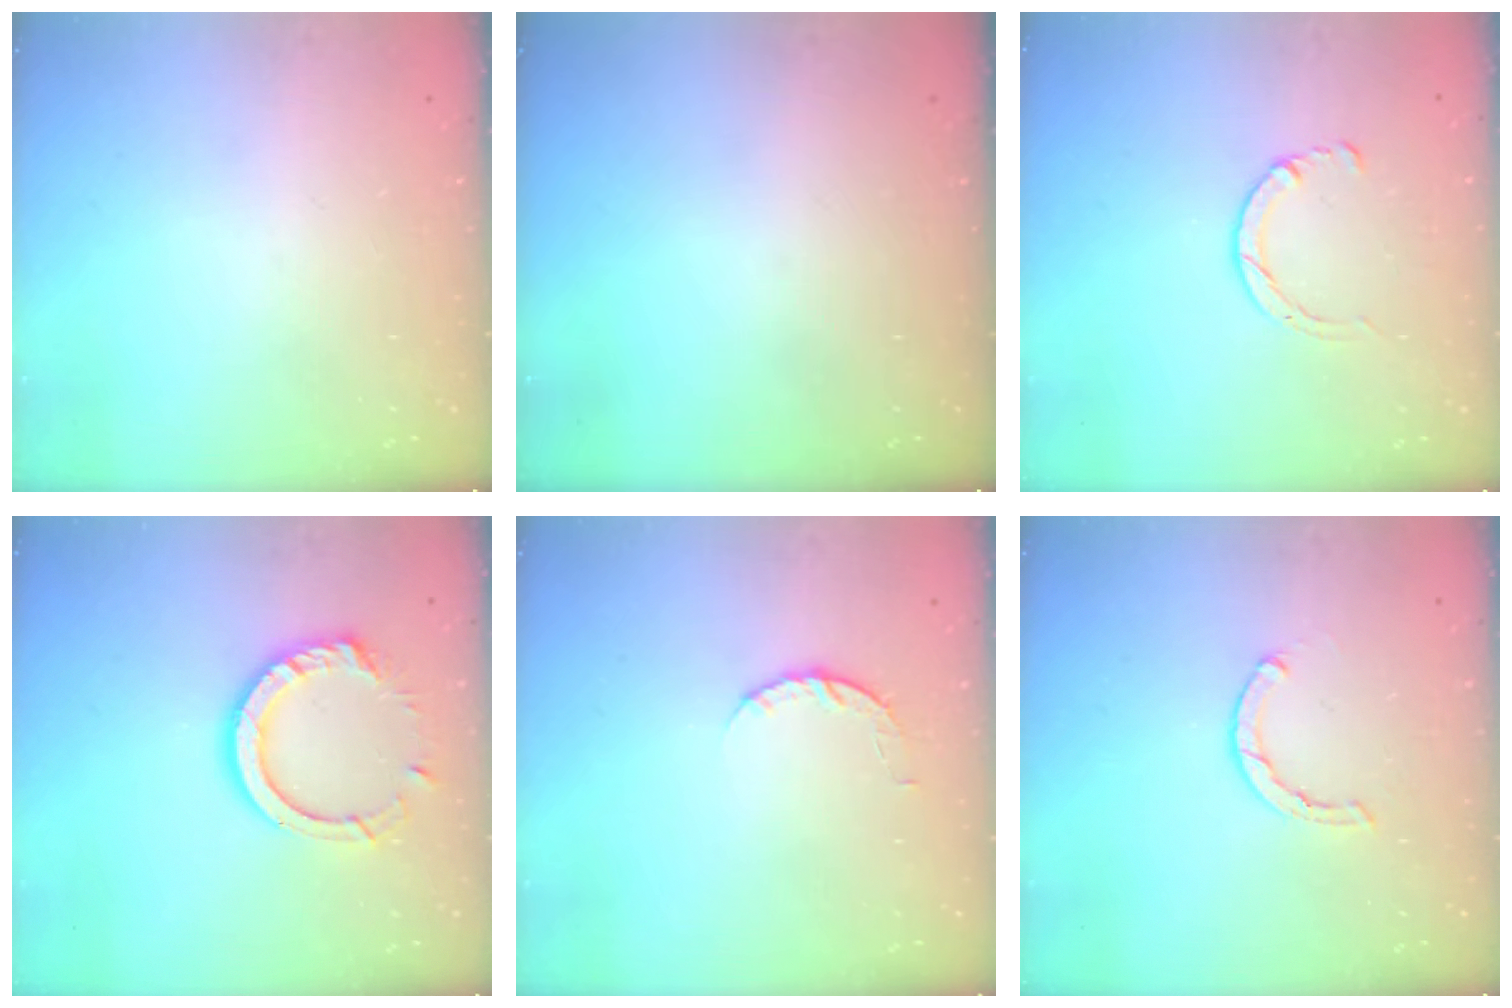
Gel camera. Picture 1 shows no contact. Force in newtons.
{"total": 0.0}
{"total": 2.9, "press": 2.8, "slide": 0.4}
{"total": 12.5, "press": 12.5, "slide": 1.0}
{"total": 3.9, "press": 3.9, "slide": 0.6}
{"total": 1.7, "press": 1.6, "slide": 0.3}